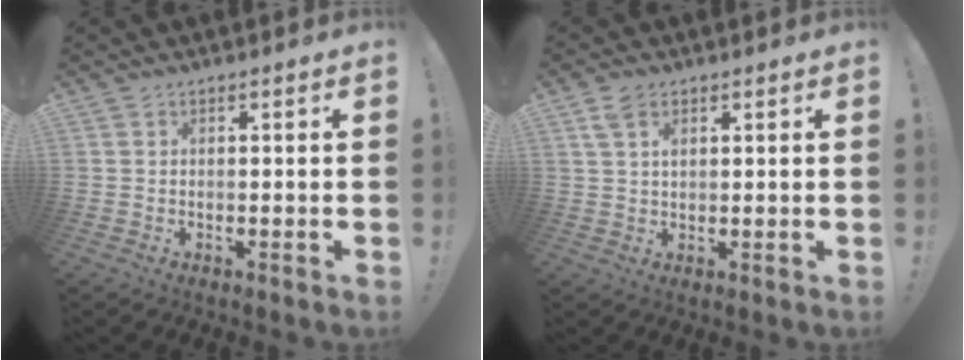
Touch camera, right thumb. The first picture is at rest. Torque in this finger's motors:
{"motor_torque": [0.08, 0.68, 0.01, 0.08, 0.15]}